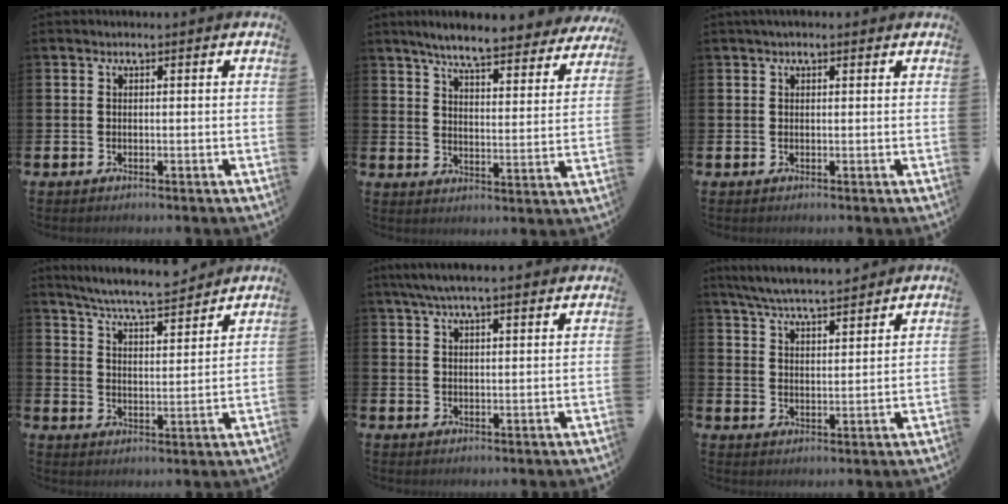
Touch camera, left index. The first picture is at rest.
{"total": 7.3, "force": [6.7, 0.6, 2.7], "torque": [-0.065, -0.044, 0.112]}
{"total": 1.0, "force": [0.7, 0.4, 0.6], "torque": [-0.009, 0.004, 0.012]}
{"total": 6.9, "force": [6.6, -0.1, 1.9], "torque": [-0.057, -0.043, 0.115]}
{"total": 5.3, "force": [4.7, 0.5, 2.3], "torque": [-0.053, -0.008, 0.086]}
{"total": 6.5, "force": [6.3, 0.4, 1.5], "torque": [-0.048, -0.031, 0.113]}